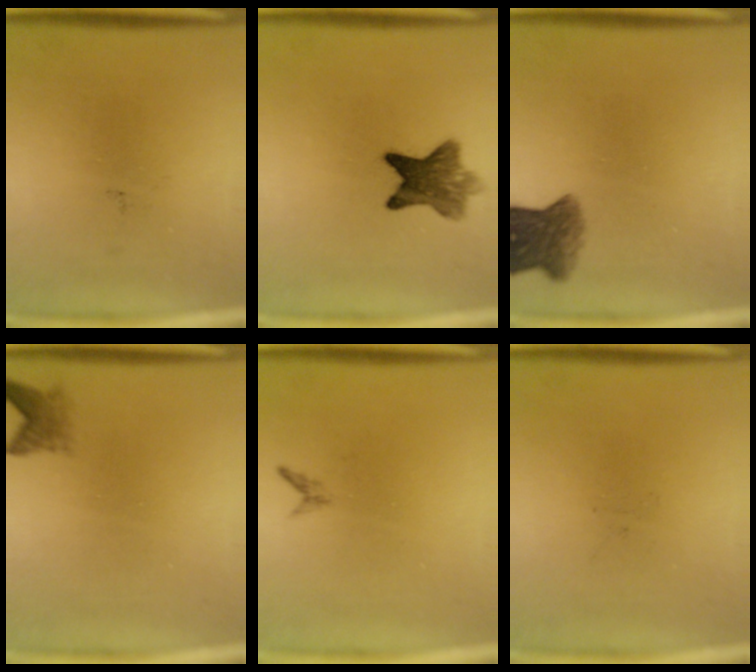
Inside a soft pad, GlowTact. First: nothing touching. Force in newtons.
{"total": 7.6}
{"total": 5.8}
{"total": 2.2}
{"total": 0.7}
{"total": 0.0}